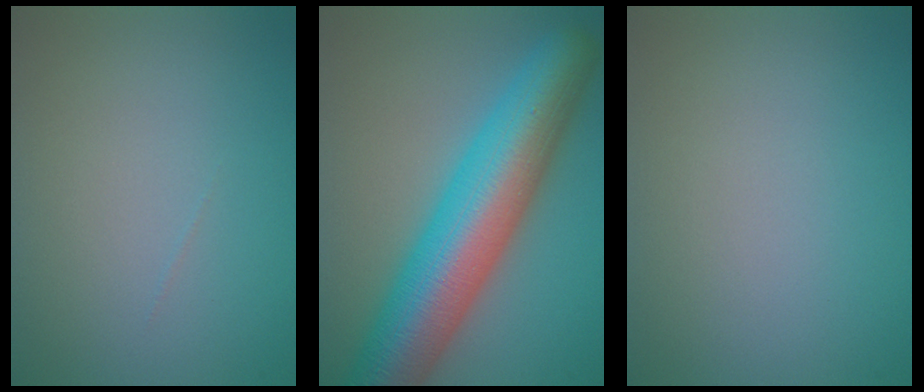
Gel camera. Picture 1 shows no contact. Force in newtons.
{"total": 11.8, "press": 11.8, "slide": 0.3}
{"total": 0.0}